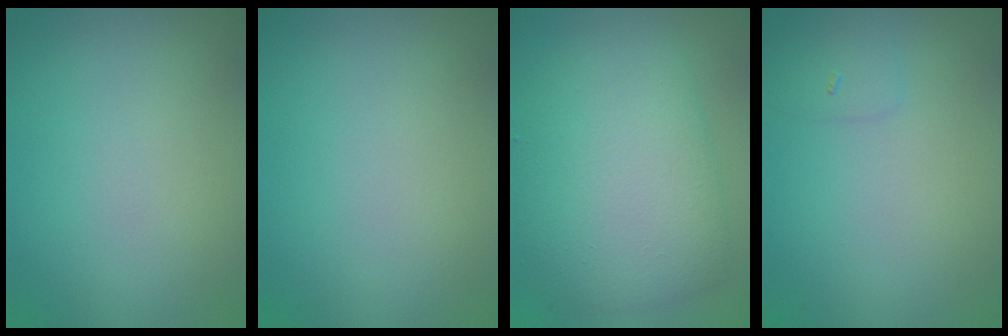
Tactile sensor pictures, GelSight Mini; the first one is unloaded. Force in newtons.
{"total": 0.0}
{"total": 7.2, "press": 7.2, "slide": 0.1}
{"total": 1.1, "press": 1.1, "slide": 0.0}